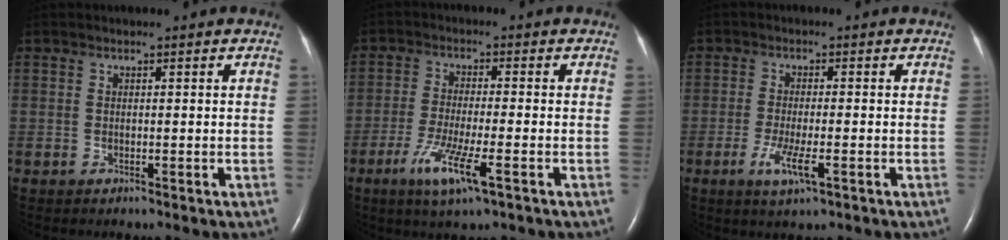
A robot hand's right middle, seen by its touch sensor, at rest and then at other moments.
{"total": 7.5, "force": [-3.7, 0.4, 6.5], "torque": [-0.133, -0.018, -0.065]}
{"total": 4.6, "force": [-2.0, 0.6, 4.1], "torque": [-0.087, -0.010, -0.034]}